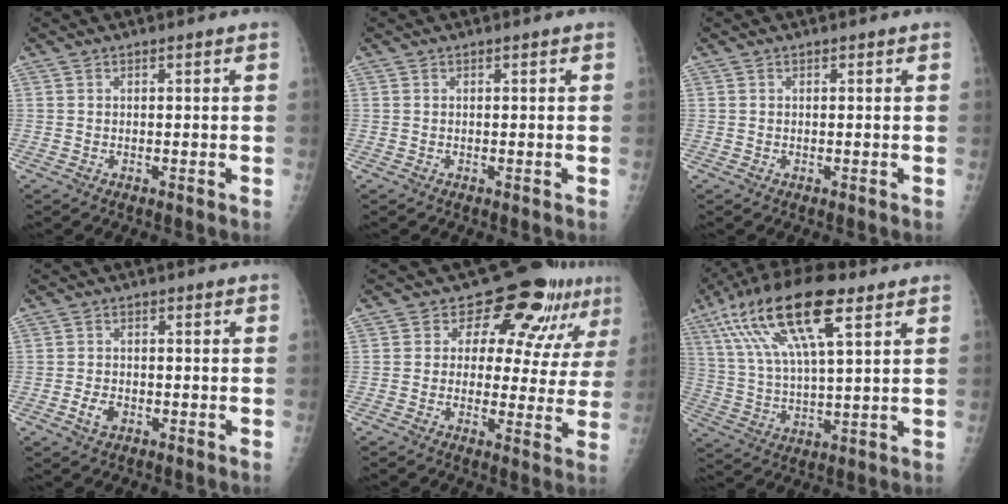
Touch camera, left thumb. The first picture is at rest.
{"total": 0.0}
{"total": 0.0}
{"total": 3.0, "force": [-1.2, 2.0, 1.8], "torque": [-0.030, 0.004, -0.021]}
{"total": 12.6, "force": [7.2, 6.9, 7.7], "torque": [-0.059, -0.027, 0.081]}
{"total": 19.0, "force": [9.3, 6.2, 15.4], "torque": [-0.290, -0.004, 0.167]}